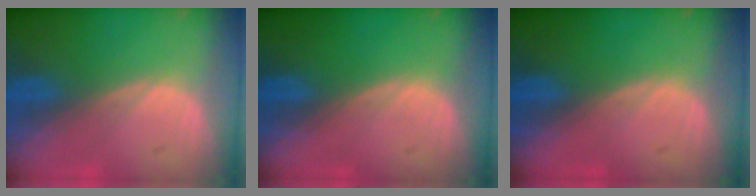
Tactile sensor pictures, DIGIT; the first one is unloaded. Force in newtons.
{"total": 0.0}
{"total": 0.0}